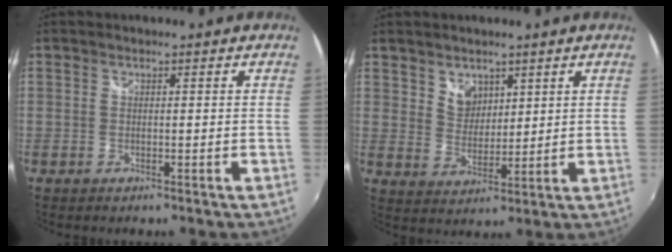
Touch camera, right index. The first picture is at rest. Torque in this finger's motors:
{"motor_torque": [0.29, 0.22, 0.20, 0.03]}